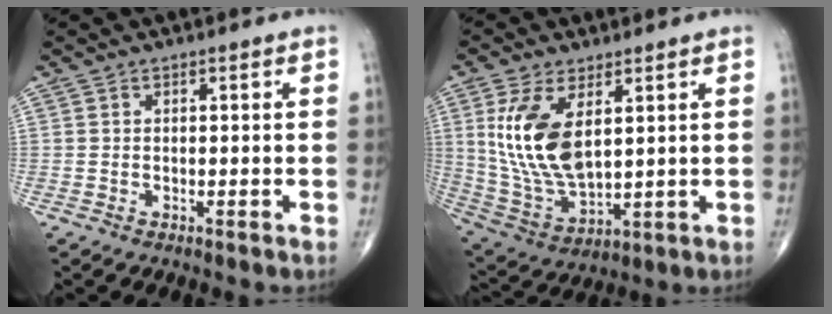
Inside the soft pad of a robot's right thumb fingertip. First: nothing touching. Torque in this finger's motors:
{"motor_torque": [-0.36, 0.77, 0.81, 0.37, 0.31]}